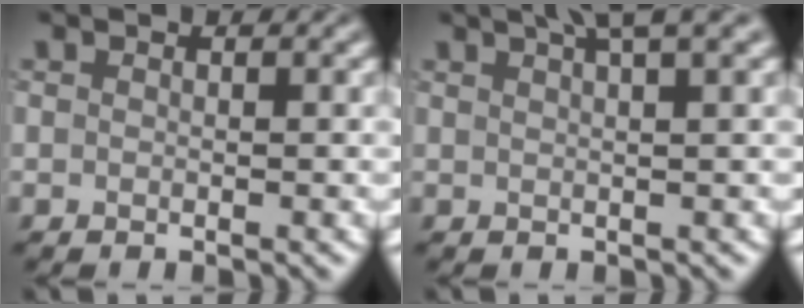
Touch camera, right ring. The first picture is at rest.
{"total": 4.2, "force": [2.9, 0.7, 2.9], "torque": [-0.027, 0.013, 0.033]}